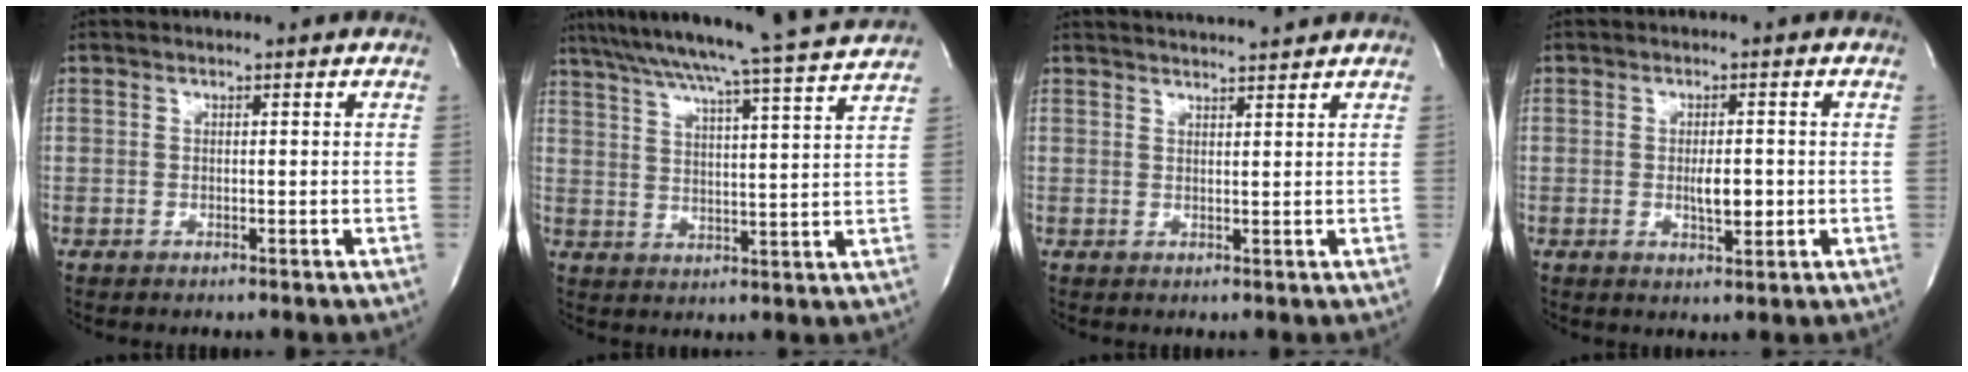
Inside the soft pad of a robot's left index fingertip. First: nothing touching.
{"total": 21.1, "force": [18.9, -1.7, 9.1], "torque": [-0.163, -0.022, 0.260]}
{"total": 5.0, "force": [4.9, -0.8, 1.0], "torque": [-0.016, 0.012, 0.069]}
{"total": 3.4, "force": [-0.4, 1.1, 3.2], "torque": [-0.055, -0.003, -0.003]}